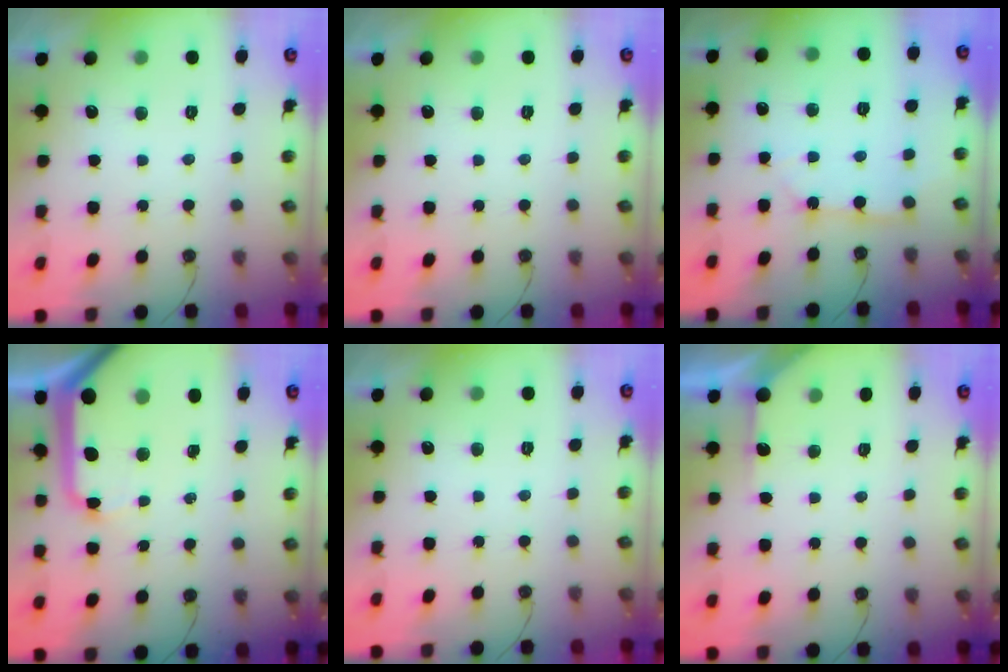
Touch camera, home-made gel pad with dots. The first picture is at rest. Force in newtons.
{"total": 0.0}
{"total": 3.1, "press": 3.1, "slide": 0.2}
{"total": 14.9, "press": 14.8, "slide": 2.1}
{"total": 0.0}
{"total": 3.8, "press": 3.8, "slide": 0.4}